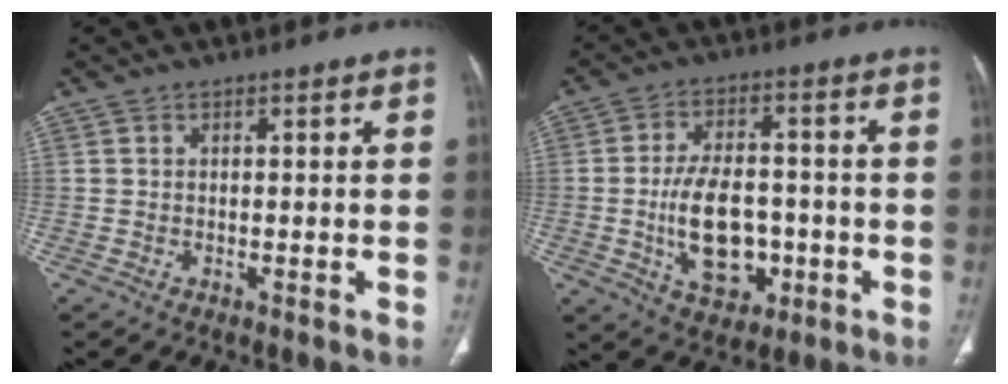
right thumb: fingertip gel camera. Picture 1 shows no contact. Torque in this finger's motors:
{"motor_torque": [3.67, 1.33, 1.38, -1.05, 0.42]}